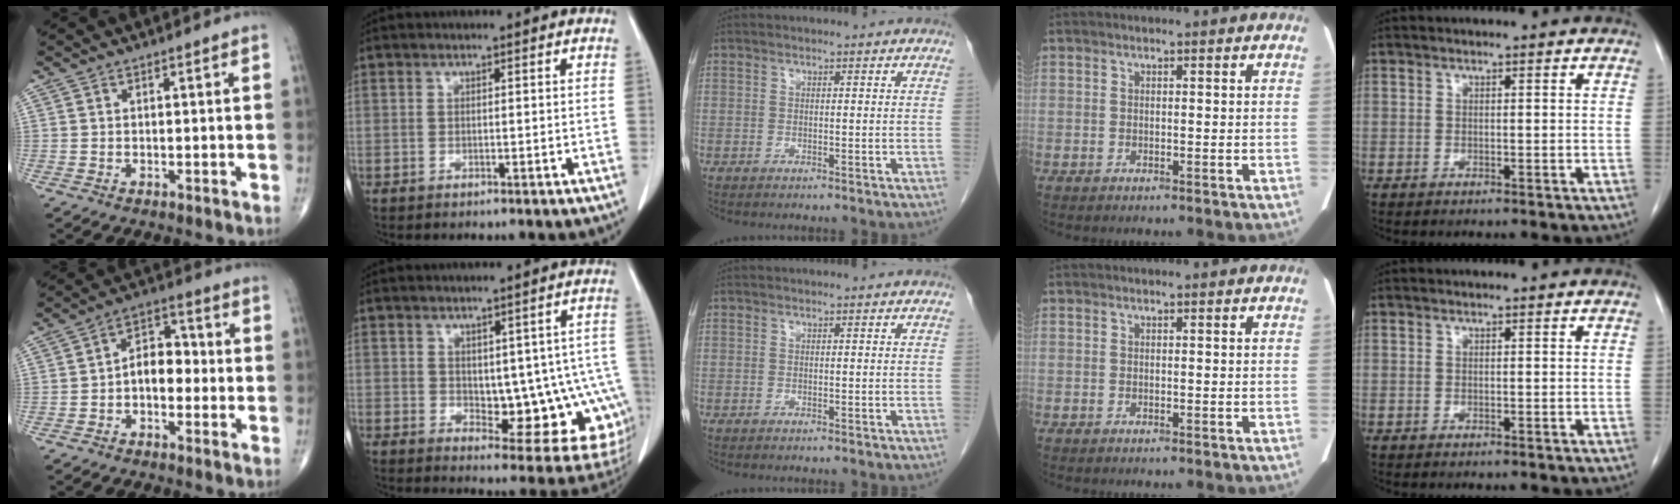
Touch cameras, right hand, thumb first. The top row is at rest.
{"thumb": {"total": 7.4, "force": [-1.1, 4.9, 5.5], "torque": [-0.062, 0.031, -0.031]}, "index": {"total": 12.7, "force": [-0.7, 6.2, 11.1], "torque": [-0.107, 0.012, 0.008]}}